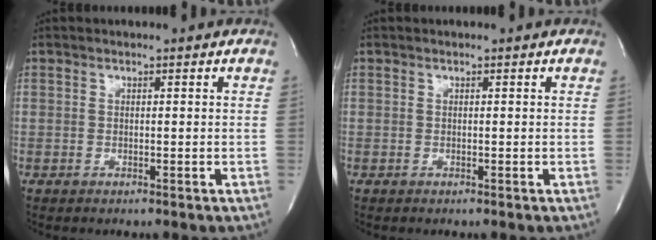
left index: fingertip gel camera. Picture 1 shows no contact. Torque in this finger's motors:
{"motor_torque": [0.00, 0.00, 0.00, 0.00]}